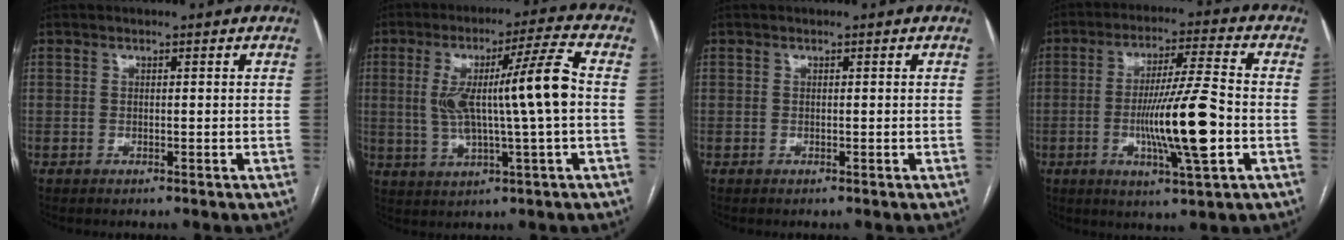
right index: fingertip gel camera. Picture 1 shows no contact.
{"total": 12.6, "force": [0.5, -0.2, 12.6], "torque": [-0.227, 0.016, 0.010]}
{"total": 0.0}
{"total": 13.5, "force": [-2.9, 0.2, 13.2], "torque": [-0.239, -0.010, -0.052]}